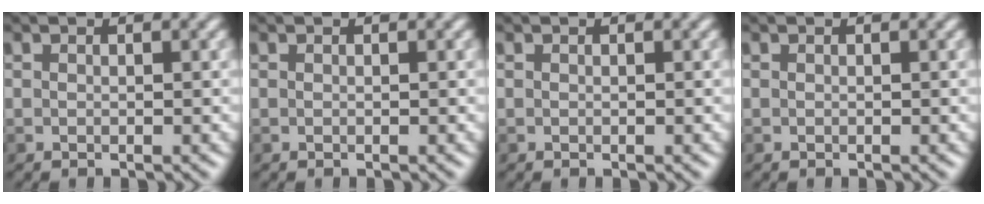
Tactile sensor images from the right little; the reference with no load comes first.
{"total": 0.0}
{"total": 0.0}
{"total": 0.0}